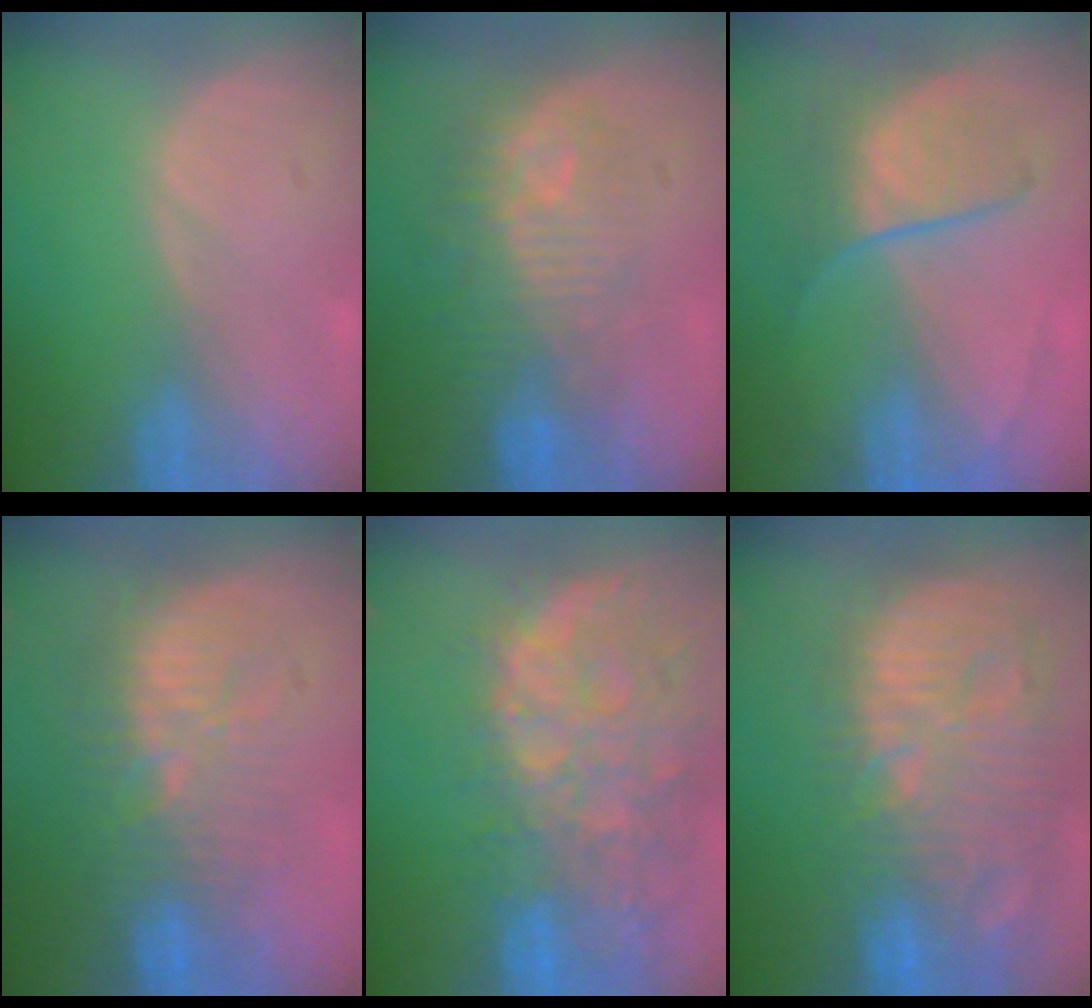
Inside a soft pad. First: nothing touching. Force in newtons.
{"total": 9.7, "press": 8.9, "slide": 3.9}
{"total": 6.4, "press": 6.4, "slide": 0.8}
{"total": 9.4, "press": 9.1, "slide": 2.2}
{"total": 14.0, "press": 11.3, "slide": 8.2}
{"total": 14.5, "press": 12.6, "slide": 7.2}